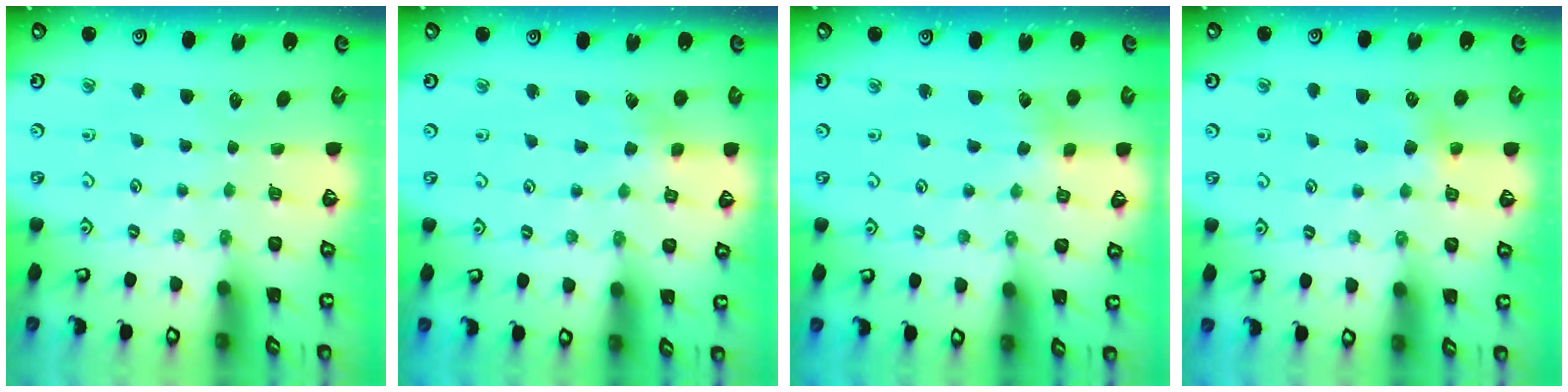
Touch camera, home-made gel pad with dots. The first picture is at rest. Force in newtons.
{"total": 2.9, "press": 2.9, "slide": 0.6}
{"total": 2.2, "press": 2.1, "slide": 0.6}
{"total": 6.3, "press": 6.3, "slide": 0.7}